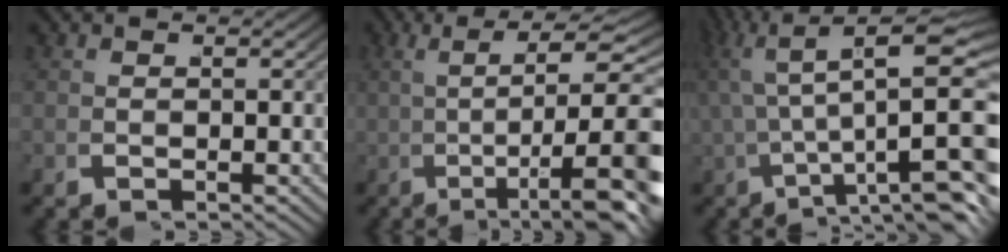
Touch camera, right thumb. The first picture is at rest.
{"total": 11.0, "force": [0.2, 4.2, 10.1], "torque": [-0.160, -0.024, 0.026]}
{"total": 11.5, "force": [2.9, 5.0, 10.0], "torque": [-0.143, -0.003, 0.057]}